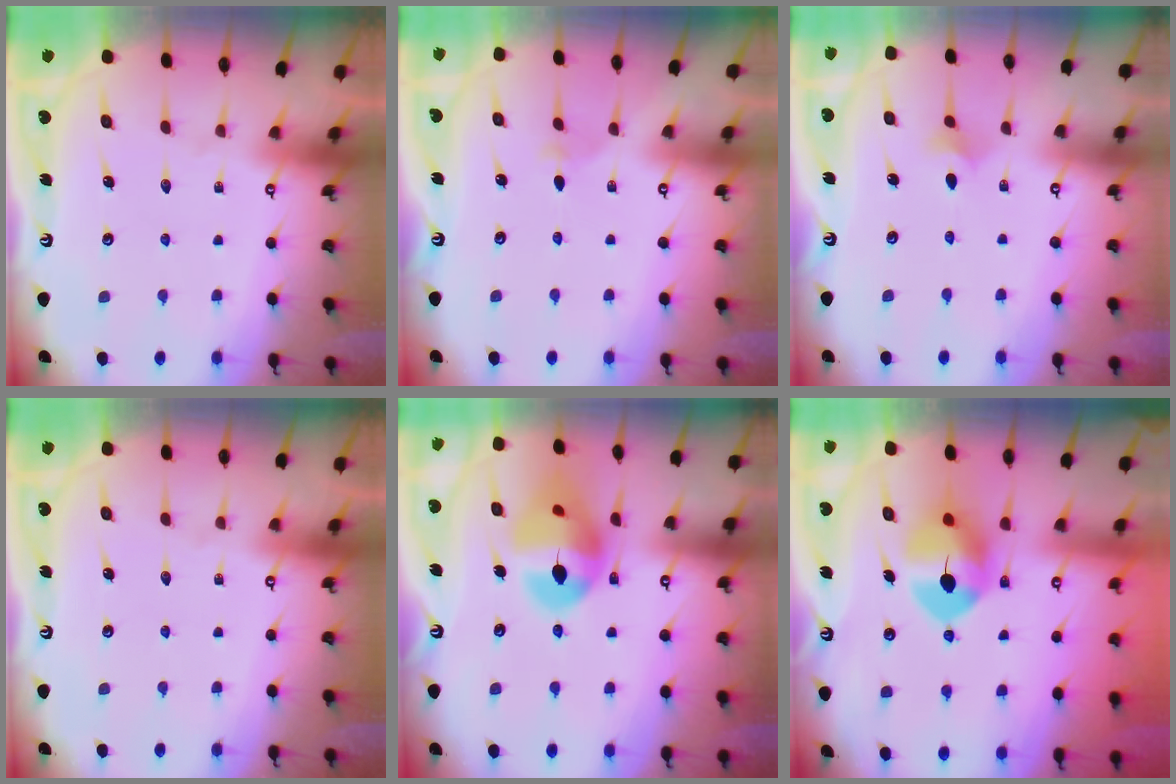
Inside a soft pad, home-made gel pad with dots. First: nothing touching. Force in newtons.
{"total": 2.0, "press": 1.9, "slide": 0.5}
{"total": 3.8, "press": 3.7, "slide": 0.8}
{"total": 0.0}
{"total": 16.3, "press": 16.2, "slide": 2.3}
{"total": 10.5, "press": 10.4, "slide": 1.5}